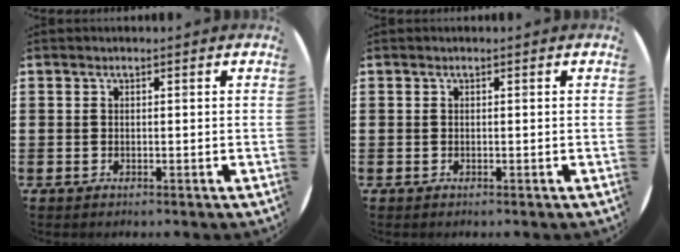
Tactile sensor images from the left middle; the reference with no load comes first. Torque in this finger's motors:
{"motor_torque": [0.32, -0.65, 0.10, 0.02]}